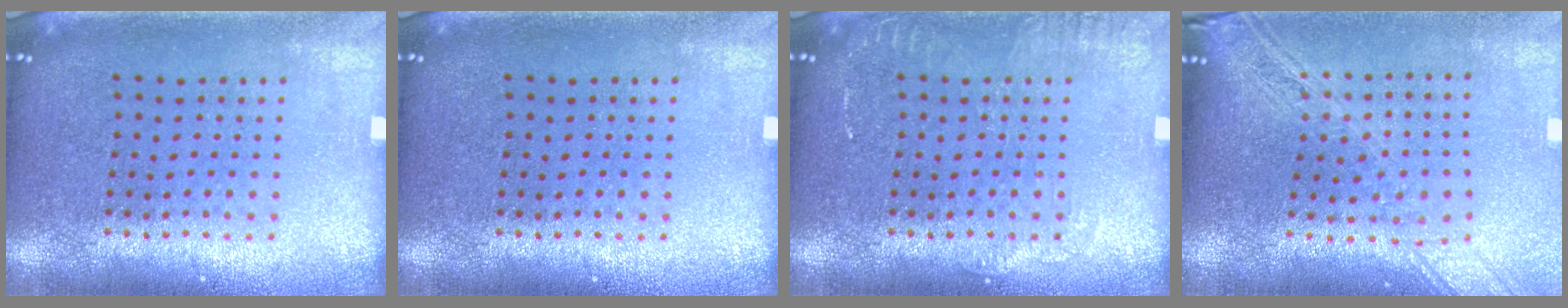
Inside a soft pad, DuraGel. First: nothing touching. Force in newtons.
{"total": 0.0}
{"total": 1.3, "press": 1.2, "slide": 0.2}
{"total": 2.0, "press": 1.8, "slide": 1.0}